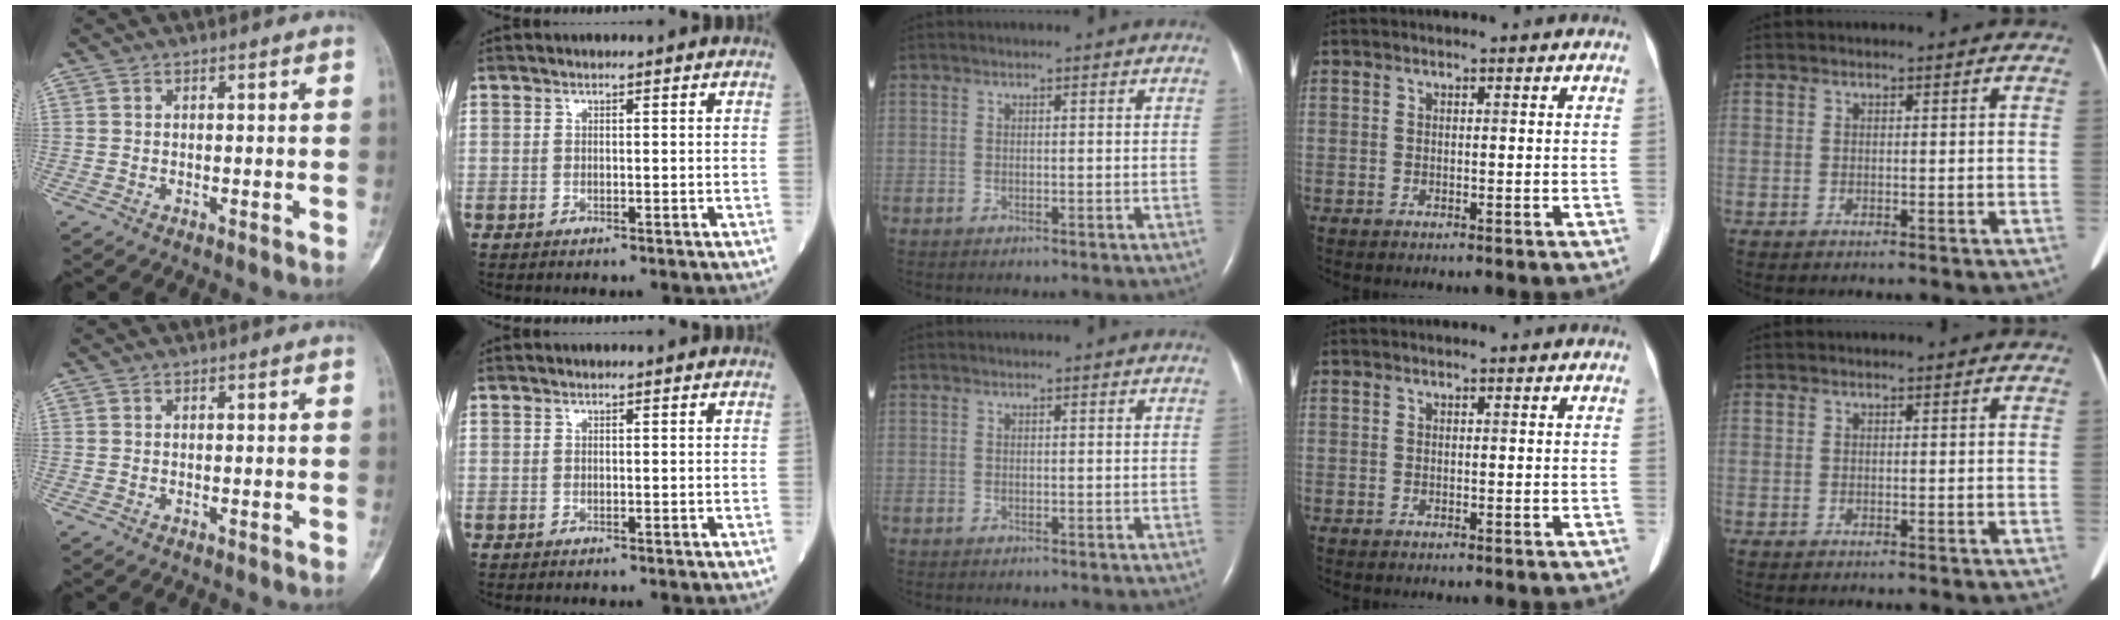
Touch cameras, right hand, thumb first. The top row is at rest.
{}